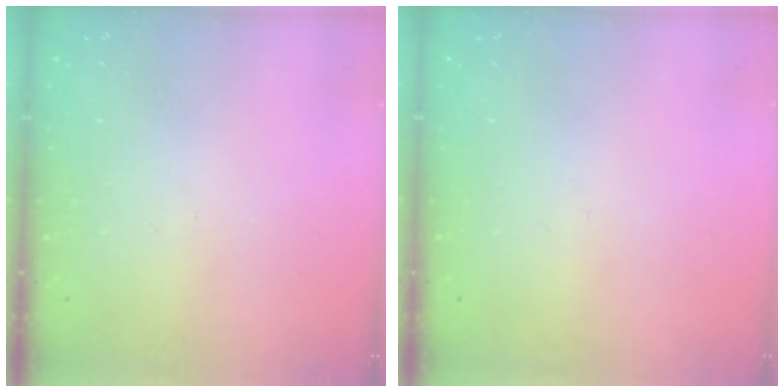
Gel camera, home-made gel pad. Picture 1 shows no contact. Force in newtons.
{"total": 0.0}